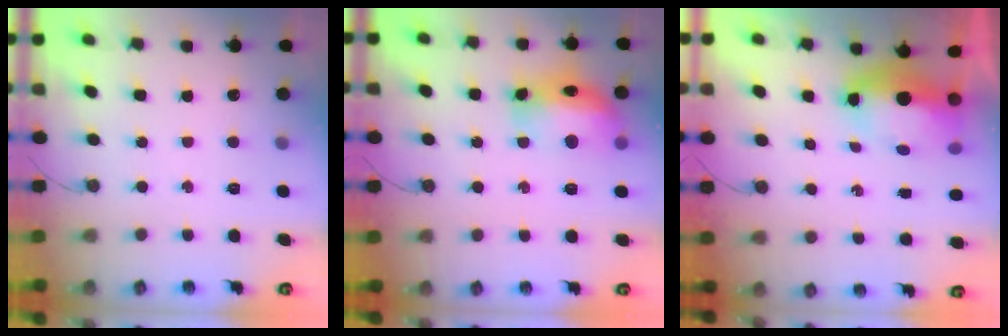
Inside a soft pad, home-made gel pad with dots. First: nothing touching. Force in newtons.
{"total": 15.0, "press": 14.9, "slide": 1.3}
{"total": 8.8, "press": 8.6, "slide": 1.6}